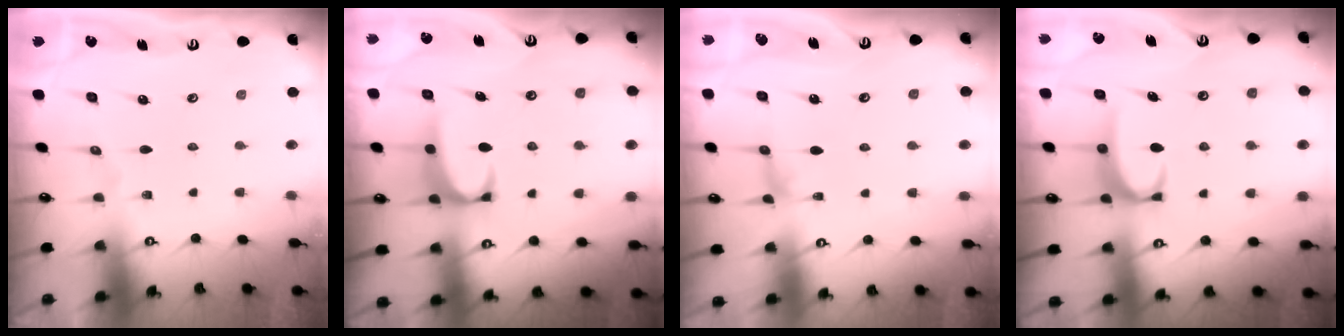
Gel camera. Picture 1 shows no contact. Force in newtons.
{"total": 2.0, "press": 1.9, "slide": 0.7}
{"total": 0.8, "press": 0.5, "slide": 0.7}
{"total": 3.3, "press": 3.3, "slide": 0.4}